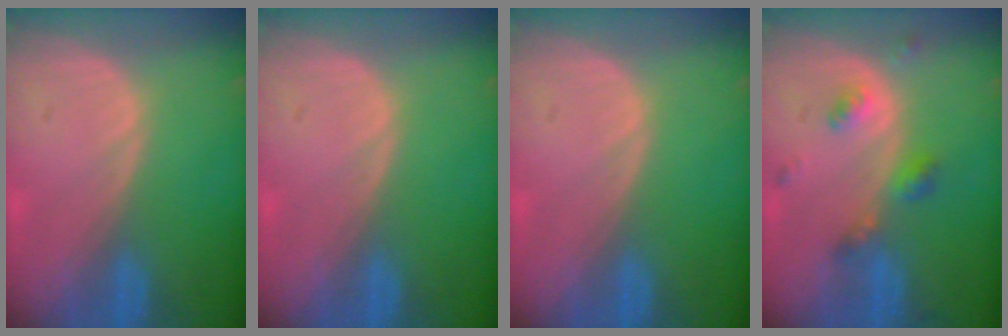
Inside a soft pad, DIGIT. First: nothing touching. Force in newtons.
{"total": 0.0}
{"total": 0.0}
{"total": 4.8, "press": 4.3, "slide": 2.1}